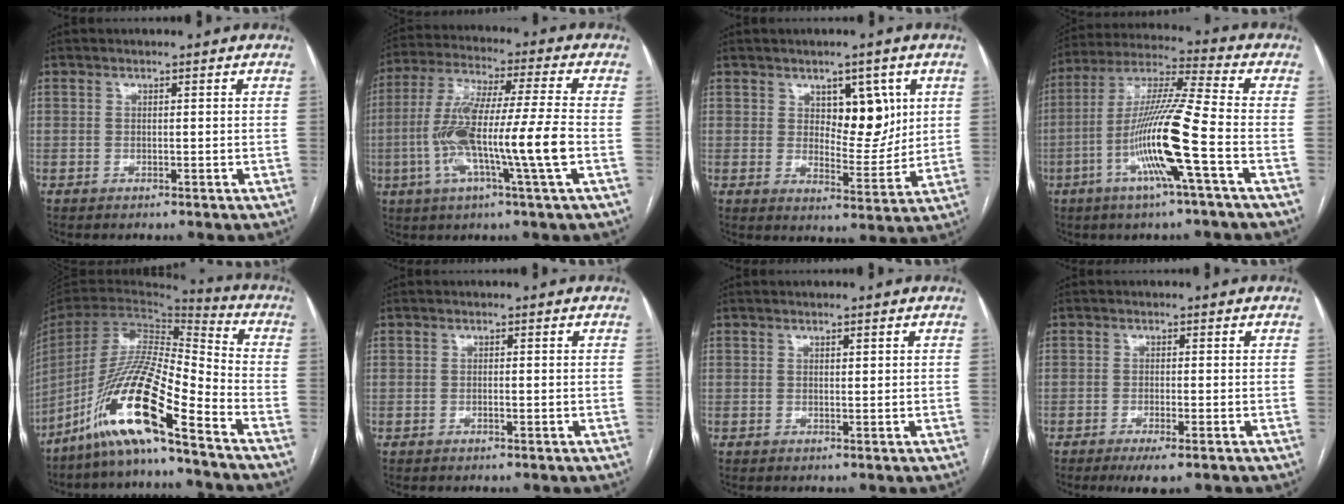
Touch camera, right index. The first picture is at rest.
{"total": 14.9, "force": [-3.2, -0.3, 14.6], "torque": [-0.286, 0.004, -0.066]}
{"total": 7.8, "force": [3.0, 3.9, 6.0], "torque": [-0.080, 0.005, 0.054]}
{"total": 14.9, "force": [-4.8, -1.0, 14.1], "torque": [-0.280, -0.004, -0.096]}
{"total": 16.8, "force": [-10.9, 1.0, 12.8], "torque": [-0.259, -0.017, -0.205]}
{"total": 0.5, "force": [-0.1, 0.1, 0.5], "torque": [-0.009, 0.001, 0.000]}
{"total": 0.7, "force": [0.5, 0.3, 0.5], "torque": [-0.008, -0.001, 0.008]}
{"total": 3.4, "force": [-2.0, 0.4, 2.8], "torque": [-0.048, -0.008, -0.030]}